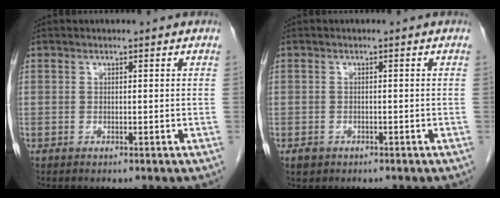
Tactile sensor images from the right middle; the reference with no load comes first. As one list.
[{"total": 1.4, "force": [-0.8, 1.1, 0.4], "torque": [-0.010, 0.002, -0.006]}]